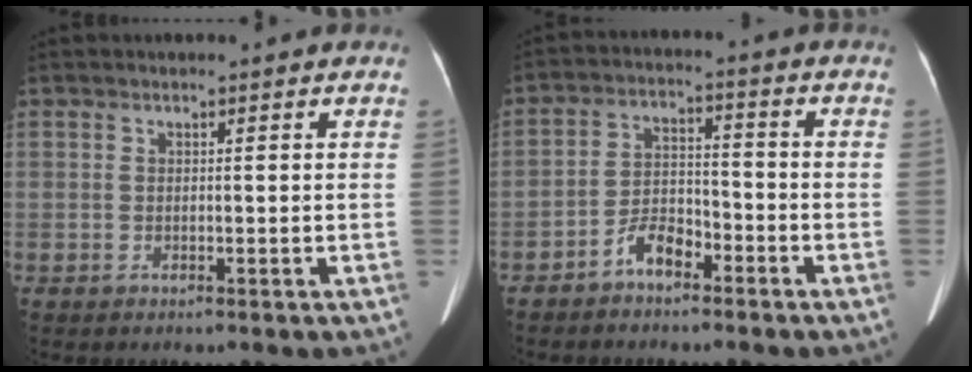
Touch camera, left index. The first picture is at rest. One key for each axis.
{"total": 5.1, "fx": -3.6, "fy": 2.2, "fz": 2.8, "tx": -0.059, "ty": 0.015, "tz": -0.067}